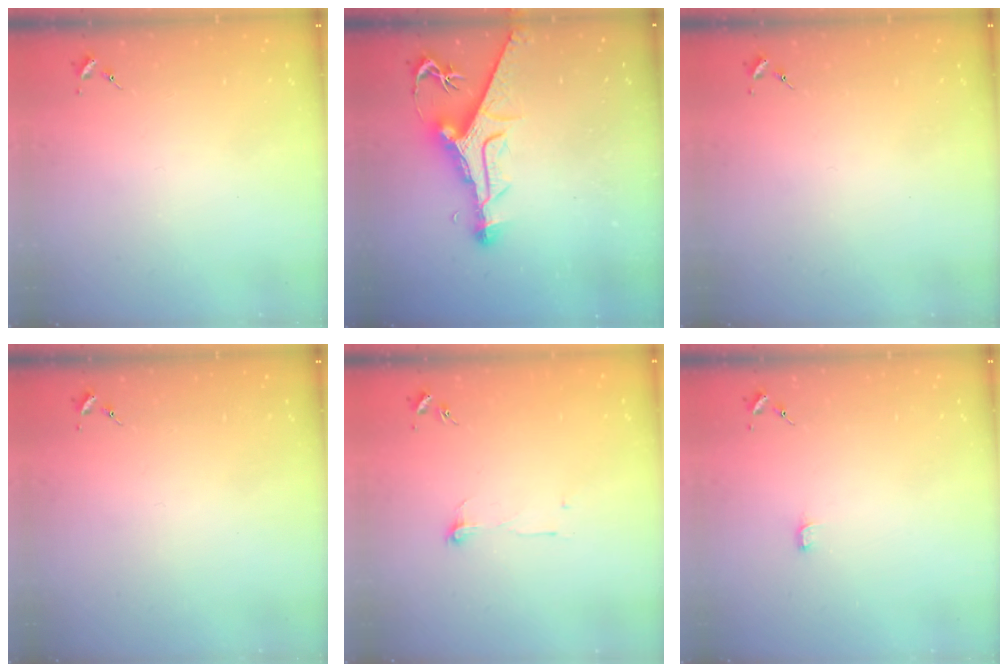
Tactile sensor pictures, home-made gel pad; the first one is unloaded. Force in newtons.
{"total": 12.8, "press": 12.7, "slide": 1.7}
{"total": 0.0}
{"total": 0.0}
{"total": 4.3, "press": 4.3, "slide": 0.5}
{"total": 2.7, "press": 2.7, "slide": 0.3}